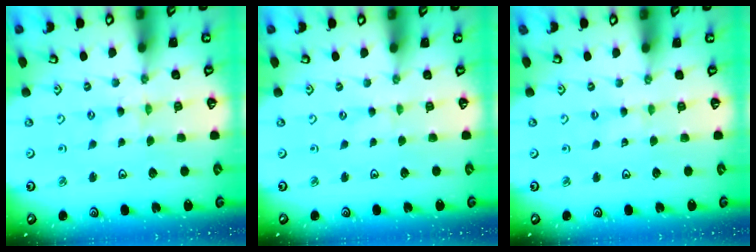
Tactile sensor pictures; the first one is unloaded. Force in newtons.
{"total": 0.0}
{"total": 1.5, "press": 1.5, "slide": 0.3}